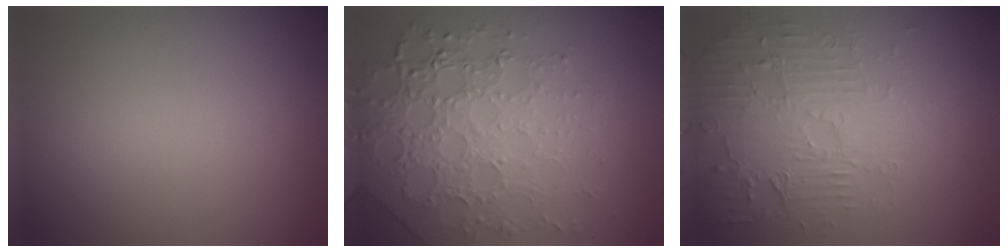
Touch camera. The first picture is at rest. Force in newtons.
{"total": 7.3, "press": 5.2, "slide": 5.1}
{"total": 4.3, "press": 3.7, "slide": 2.1}